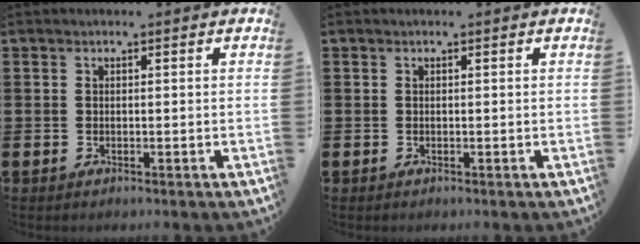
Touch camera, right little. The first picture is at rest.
{"total": 0.0}